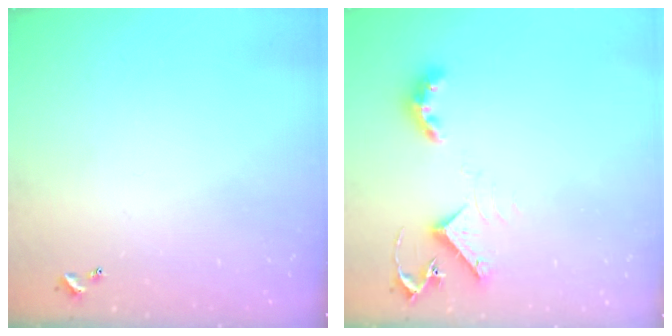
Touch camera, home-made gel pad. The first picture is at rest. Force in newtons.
{"total": 8.8, "press": 8.7, "slide": 0.6}